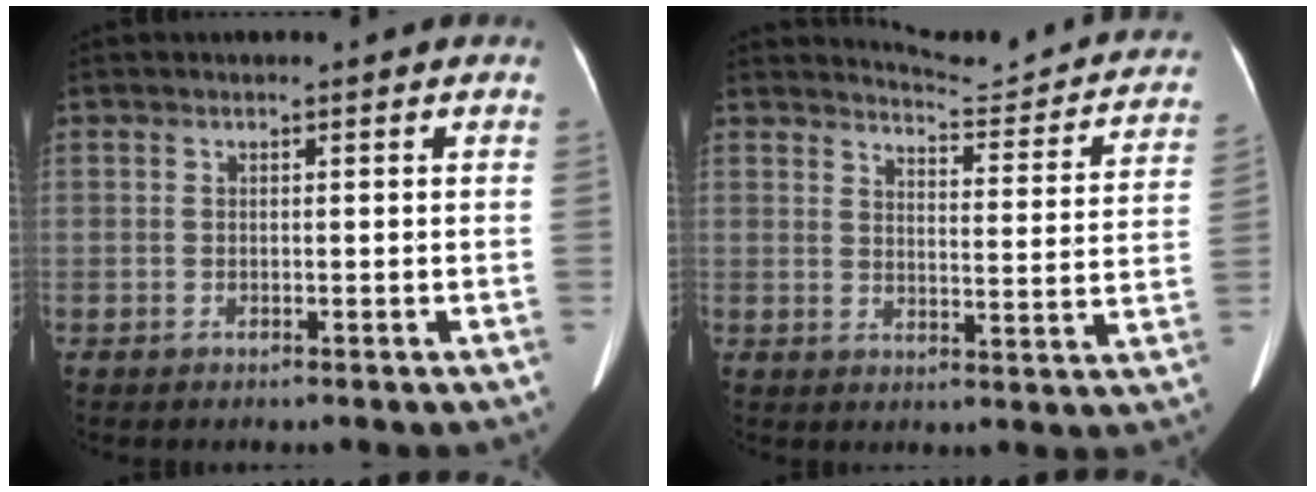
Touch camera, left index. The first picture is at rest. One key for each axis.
{"total": 13.4, "fx": 13.1, "fy": 0.9, "fz": 2.5, "tx": -0.023, "ty": -0.058, "tz": 0.143}